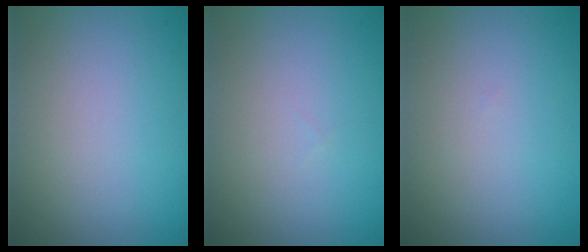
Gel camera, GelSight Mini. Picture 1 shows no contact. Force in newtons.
{"total": 0.0}
{"total": 0.0}